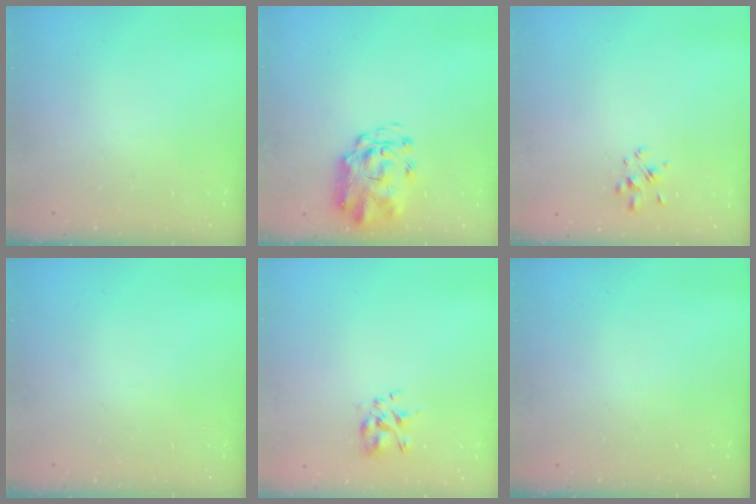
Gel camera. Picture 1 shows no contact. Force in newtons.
{"total": 3.9, "press": 3.6, "slide": 1.5}
{"total": 2.1, "press": 2.0, "slide": 0.9}
{"total": 0.0}
{"total": 2.2, "press": 2.1, "slide": 0.8}
{"total": 0.0}